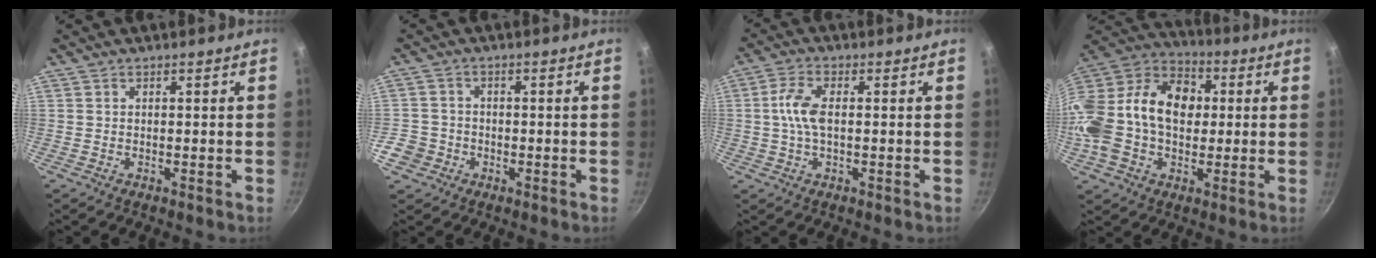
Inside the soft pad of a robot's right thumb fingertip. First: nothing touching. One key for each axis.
{"total": 6.0, "fx": -2.3, "fy": 5.2, "fz": 1.7, "tx": -0.022, "ty": 0.026, "tz": -0.041}
{"total": 6.1, "fx": 0.3, "fy": 2.9, "fz": 5.4, "tx": -0.116, "ty": 0.010, "tz": 0.000}
{"total": 24.4, "fx": 0.9, "fy": 17.5, "fz": 17.0, "tx": -0.314, "ty": 0.053, "tz": 0.001}